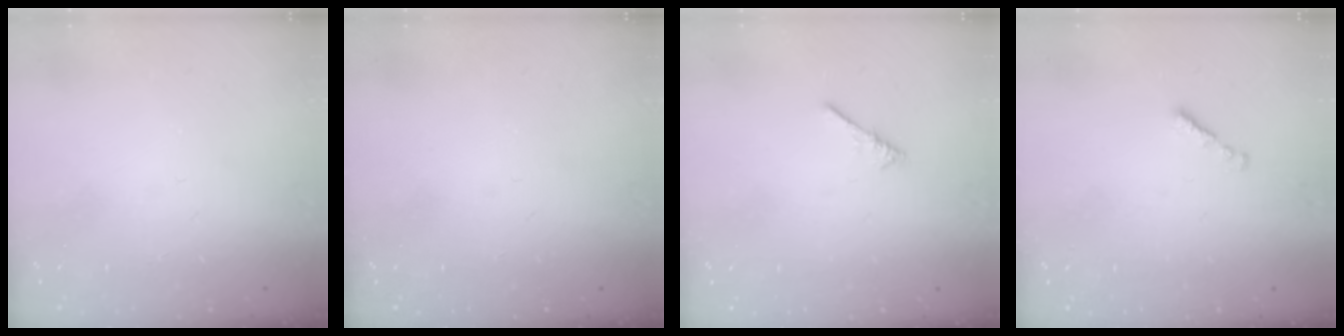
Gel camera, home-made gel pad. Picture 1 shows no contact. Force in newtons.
{"total": 0.0}
{"total": 0.0}
{"total": 1.3, "press": 1.1, "slide": 0.6}